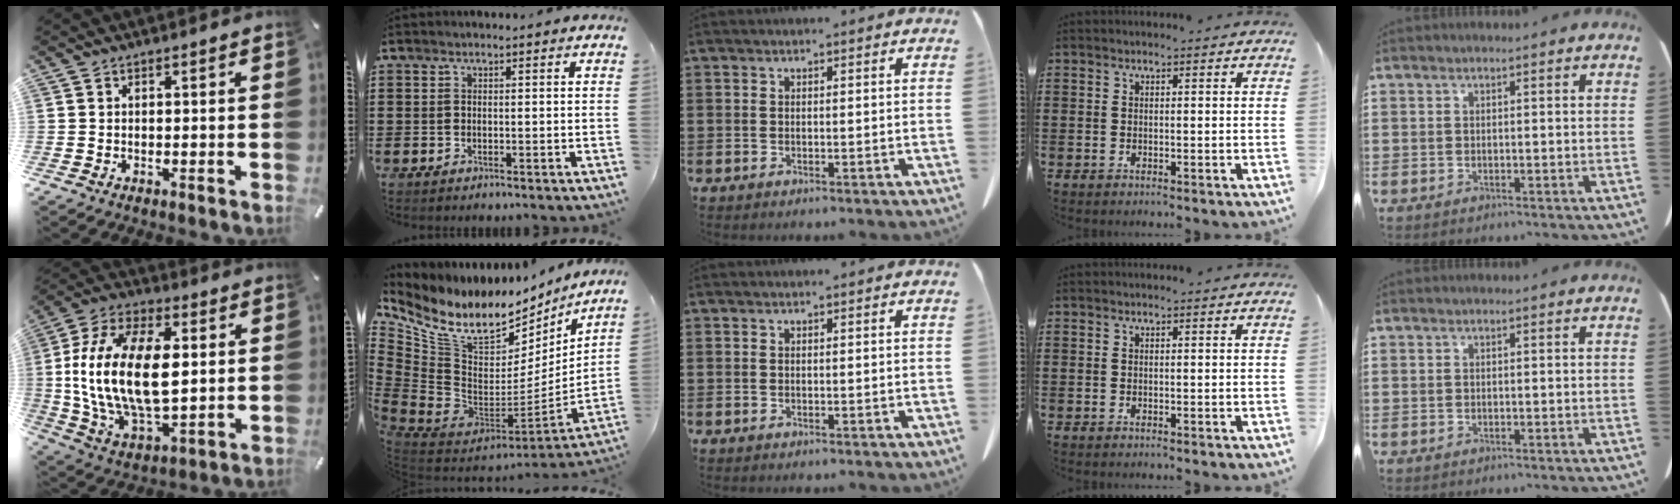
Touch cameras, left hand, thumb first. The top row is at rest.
{"thumb": {"total": 21.6, "force": [1.8, 12.5, 17.5], "torque": [-0.369, 0.003, 0.030]}, "index": {"total": 12.4, "force": [7.7, 7.0, 6.6], "torque": [-0.157, -0.059, 0.140]}}